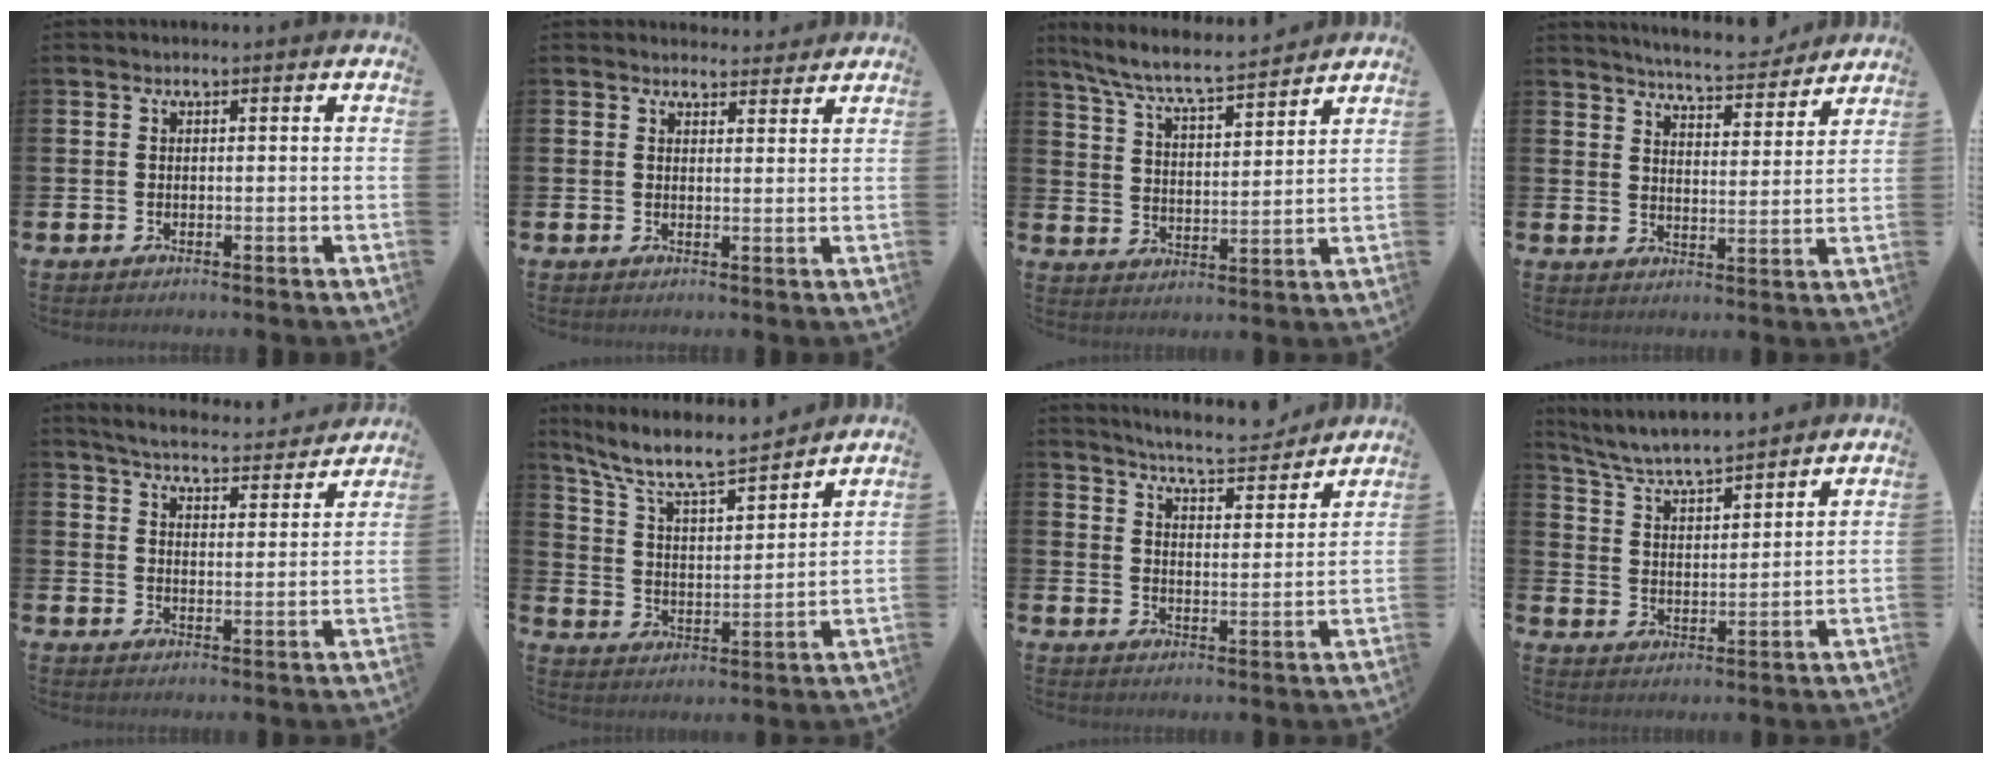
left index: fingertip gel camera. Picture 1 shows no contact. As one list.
[{"total": 2.7, "force": [2.6, 0.7, -0.2], "torque": [0.007, -0.015, 0.045]}, {"total": 7.4, "force": [7.0, 0.4, 2.4], "torque": [-0.080, -0.045, 0.122]}, {"total": 6.2, "force": [6.1, 0.3, 1.0], "torque": [-0.029, -0.041, 0.106]}, {"total": 5.3, "force": [5.2, 0.4, 1.0], "torque": [-0.038, -0.039, 0.088]}, {"total": 9.1, "force": [8.2, 1.4, 3.5], "torque": [-0.109, -0.051, 0.142]}, {"total": 6.6, "force": [6.4, 0.3, 1.4], "torque": [-0.039, -0.045, 0.111]}, {"total": 6.0, "force": [5.8, 0.4, 1.6], "torque": [-0.061, -0.041, 0.100]}]